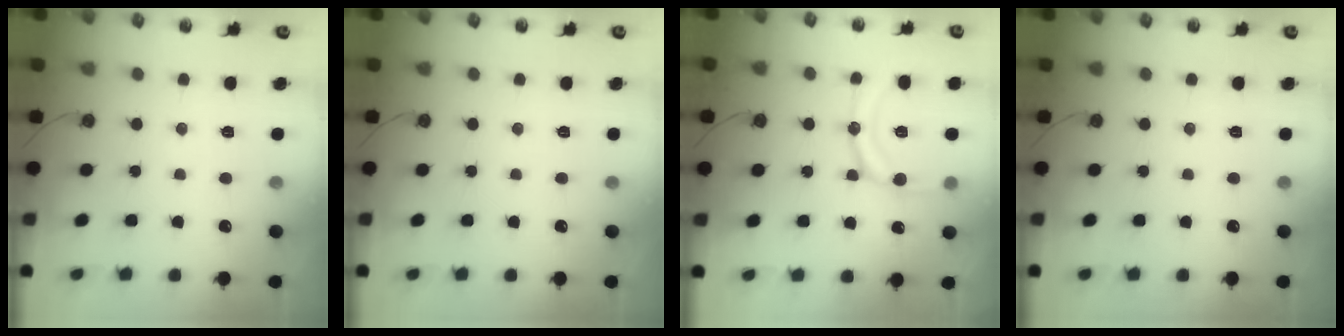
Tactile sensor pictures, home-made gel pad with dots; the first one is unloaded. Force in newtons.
{"total": 0.0}
{"total": 12.8, "press": 12.7, "slide": 1.2}
{"total": 0.0}